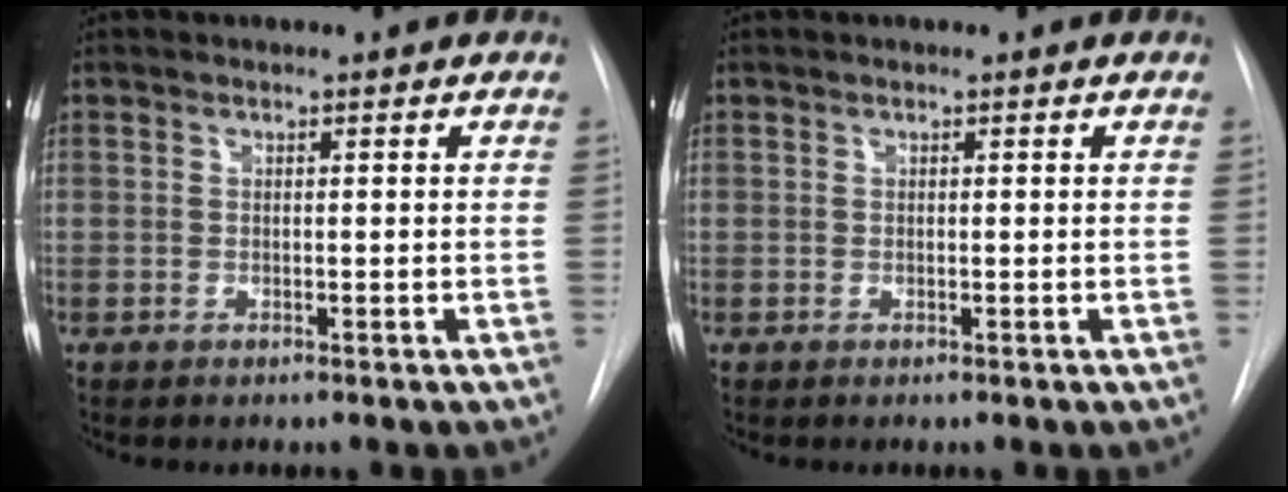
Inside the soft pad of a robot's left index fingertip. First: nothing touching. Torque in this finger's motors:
{"motor_torque": [0.02, 0.01, 0.00, 0.00]}